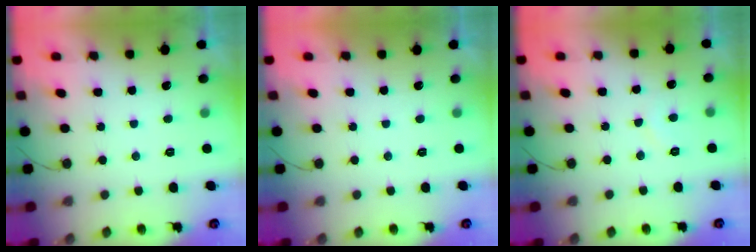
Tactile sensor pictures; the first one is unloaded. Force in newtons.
{"total": 1.7, "press": 1.7, "slide": 0.0}
{"total": 4.8, "press": 4.7, "slide": 0.4}